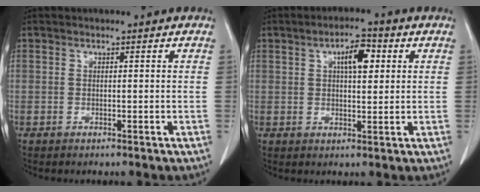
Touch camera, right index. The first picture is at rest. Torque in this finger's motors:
{"motor_torque": [0.25, 0.20, 0.30, 0.06]}